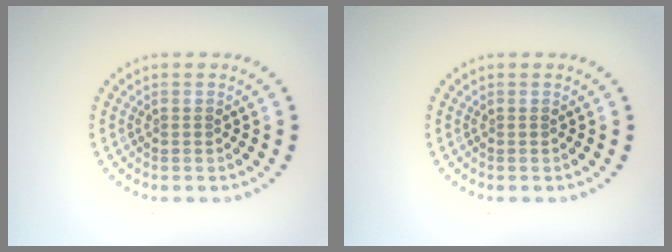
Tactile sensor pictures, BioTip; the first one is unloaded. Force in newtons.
{"total": 0.0}